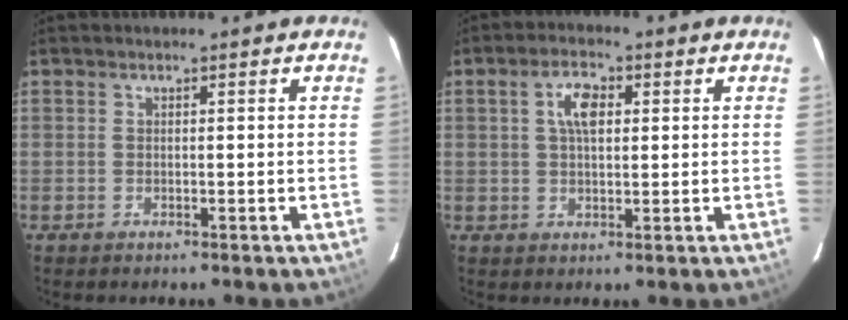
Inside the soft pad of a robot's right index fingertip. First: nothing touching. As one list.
[{"total": 5.1, "force": [1.3, 2.6, 4.1], "torque": [-0.076, 0.014, 0.025]}]